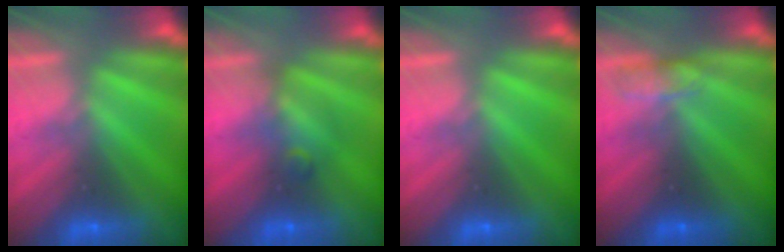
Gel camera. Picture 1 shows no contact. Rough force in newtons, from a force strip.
{"total": 2.4}
{"total": 0.0}
{"total": 2.7}